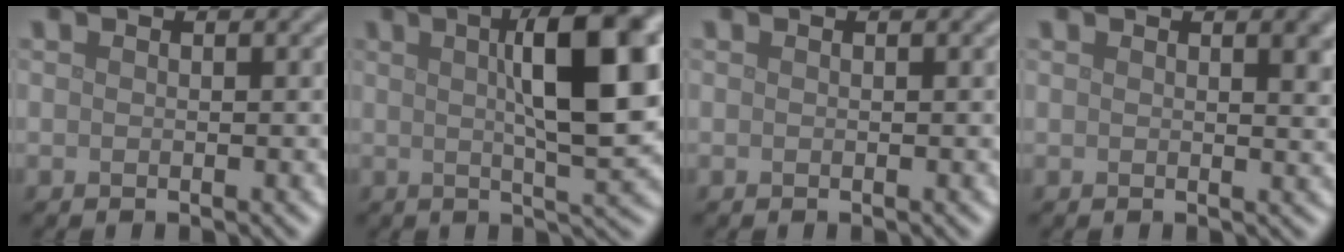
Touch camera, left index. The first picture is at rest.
{"total": 10.8, "force": [2.6, 2.7, 10.2], "torque": [-0.135, 0.013, 0.038]}
{"total": 0.0}
{"total": 2.5, "force": [1.2, 0.9, 2.0], "torque": [-0.018, 0.001, 0.018]}